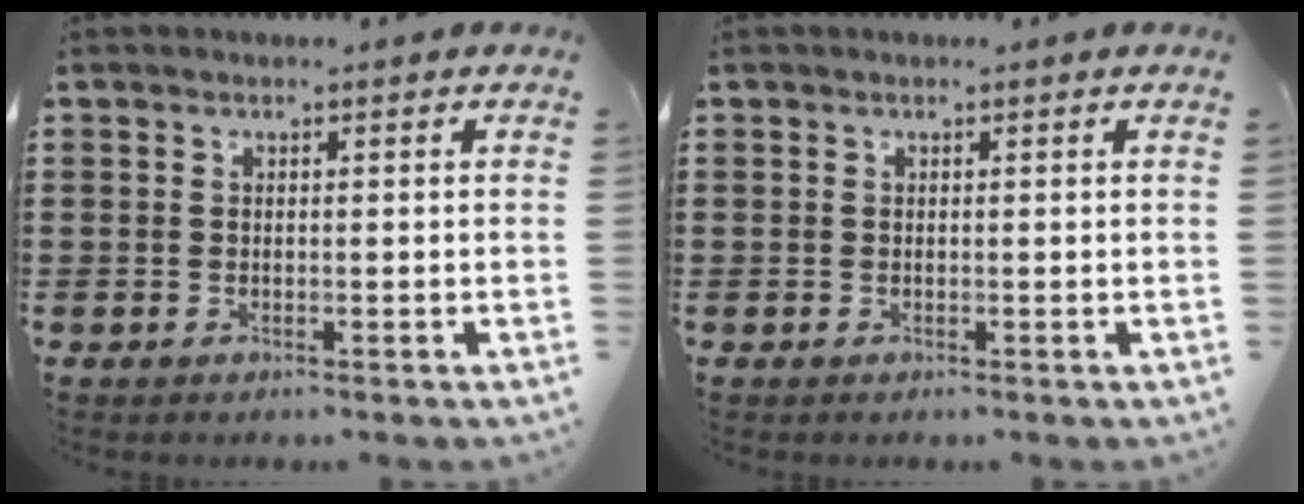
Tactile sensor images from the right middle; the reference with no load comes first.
{"total": 0.0}